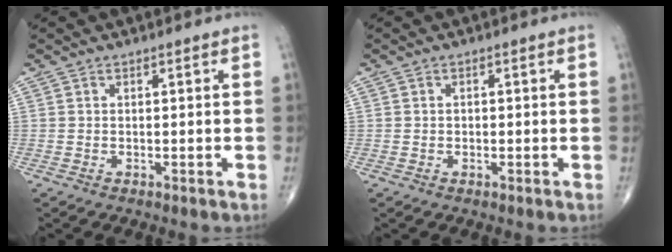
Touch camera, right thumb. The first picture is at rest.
{"total": 0.6, "force": [-0.1, 0.5, 0.3], "torque": [-0.005, 0.002, -0.001]}